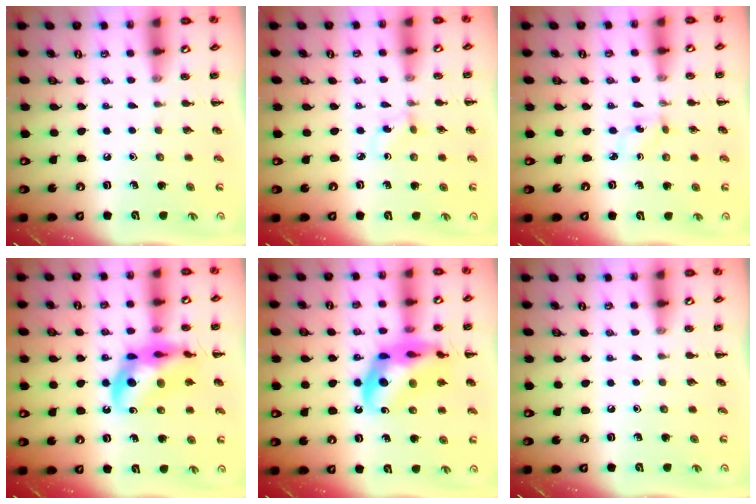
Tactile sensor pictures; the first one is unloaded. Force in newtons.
{"total": 2.1, "press": 1.9, "slide": 0.9}
{"total": 2.5, "press": 2.4, "slide": 0.8}
{"total": 15.4, "press": 14.9, "slide": 3.8}
{"total": 17.4, "press": 16.9, "slide": 4.1}
{"total": 0.0}